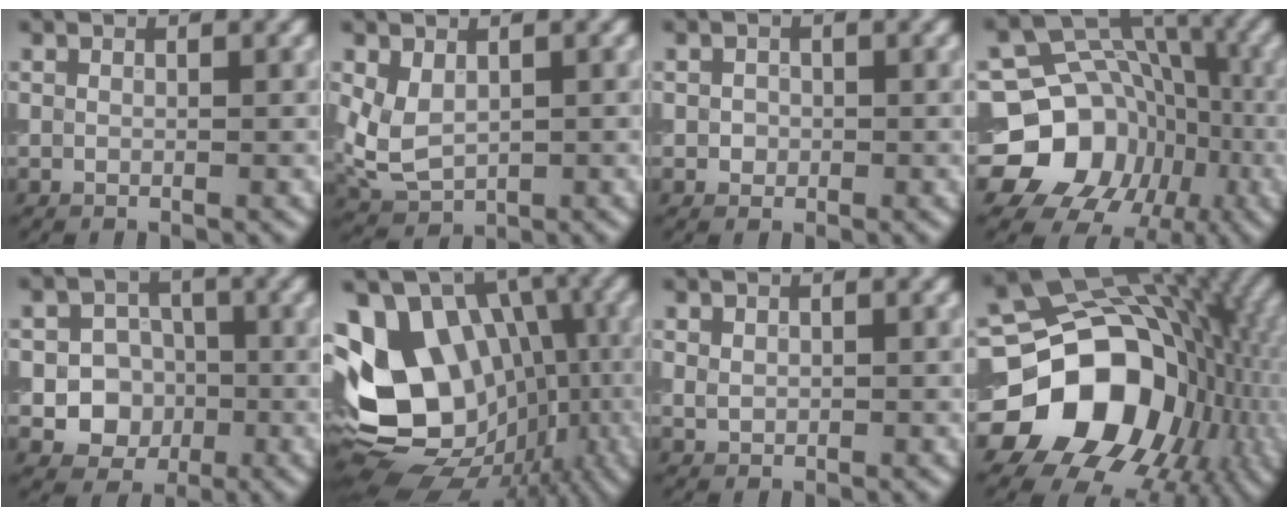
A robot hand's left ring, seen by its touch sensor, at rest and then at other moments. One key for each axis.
{"total": 3.8, "fx": 0.5, "fy": 2.6, "fz": 2.6, "tx": -0.064, "ty": -0.006, "tz": 0.018}
{"total": 1.0, "fx": 0.0, "fy": 0.9, "fz": 0.3, "tx": 0.001, "ty": -0.002, "tz": -0.003}
{"total": 17.8, "fx": -5.1, "fy": 15.5, "fz": 6.9, "tx": -0.116, "ty": -0.008, "tz": -0.097}
{"total": 5.6, "fx": -1.2, "fy": 4.9, "fz": 2.2, "tx": -0.006, "ty": -0.003, "tz": -0.039}
{"total": 15.3, "fx": -0.9, "fy": 11.9, "fz": 9.6, "tx": -0.166, "ty": 0.000, "tz": -0.007}
{"total": 0.9, "fx": 0.2, "fy": 0.7, "fz": 0.5, "tx": -0.010, "ty": -0.001, "tz": 0.007}
{"total": 18.5, "fx": -3.2, "fy": 14.3, "fz": 11.2, "tx": -0.190, "ty": -0.024, "tz": -0.043}